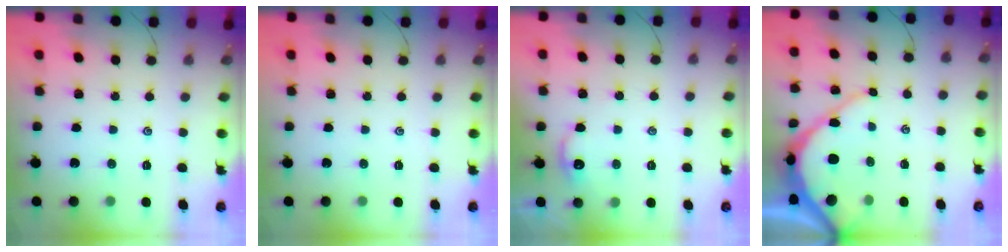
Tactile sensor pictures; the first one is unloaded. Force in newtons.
{"total": 0.0}
{"total": 3.3, "press": 3.3, "slide": 0.7}
{"total": 8.8, "press": 8.7, "slide": 0.9}